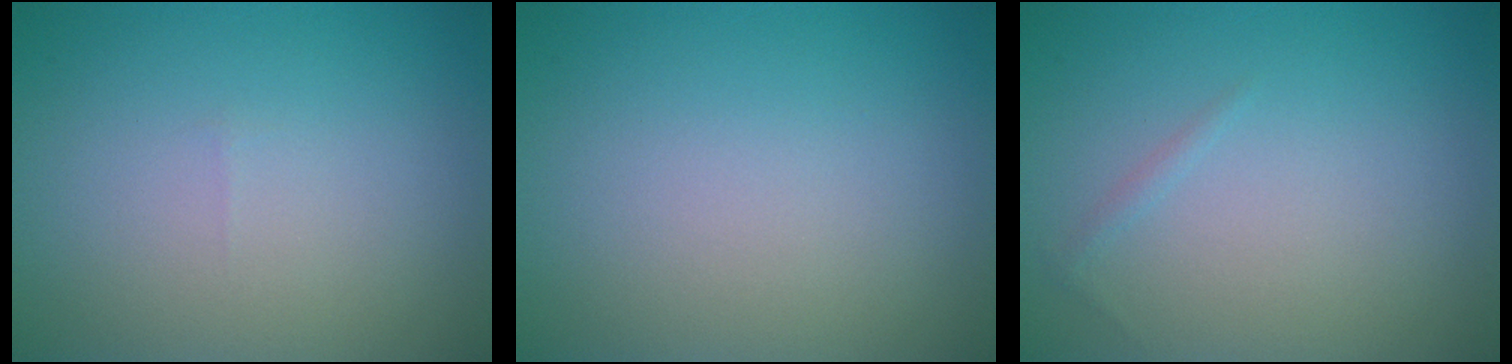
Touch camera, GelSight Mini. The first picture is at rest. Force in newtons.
{"total": 0.0}
{"total": 0.5, "press": 0.5, "slide": 0.0}